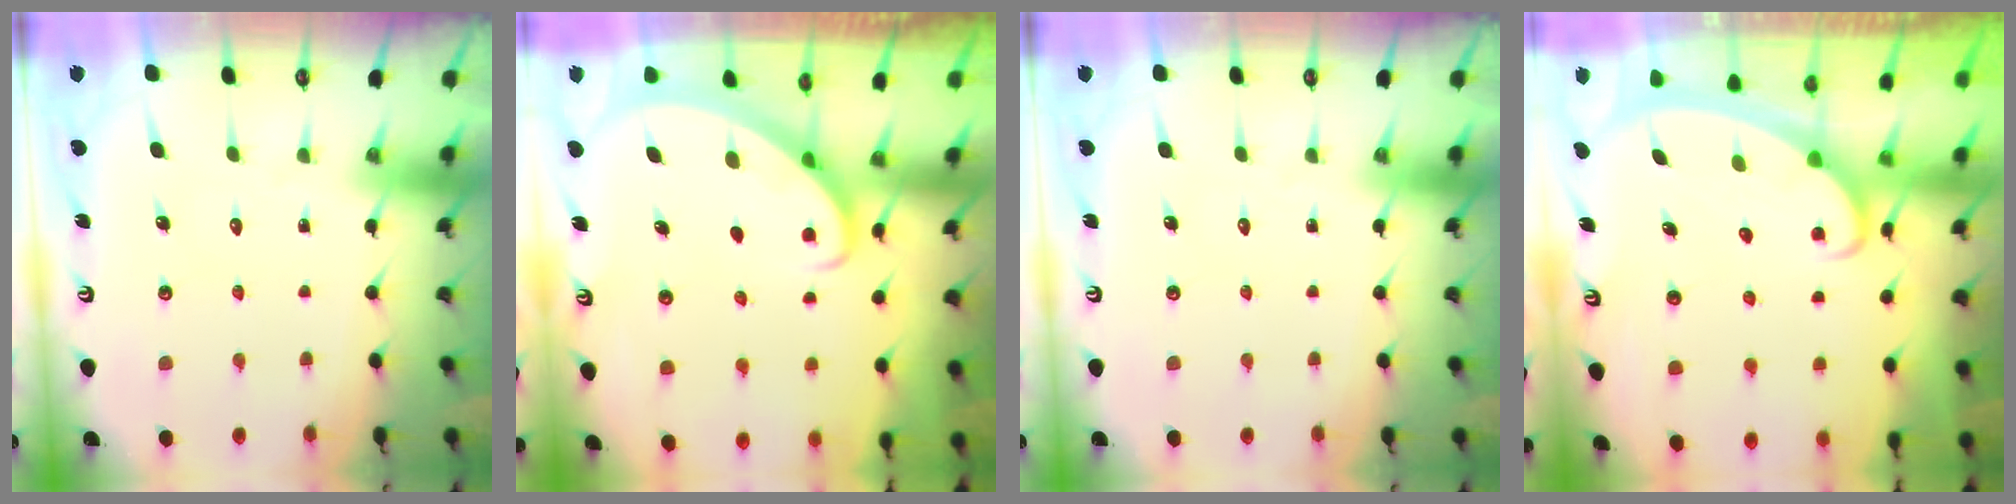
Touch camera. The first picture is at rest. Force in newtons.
{"total": 2.9, "press": 2.9, "slide": 0.2}
{"total": 0.0}
{"total": 2.3, "press": 2.3, "slide": 0.3}